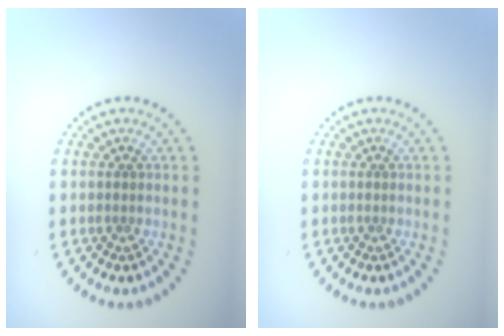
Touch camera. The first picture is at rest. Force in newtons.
{"total": 0.0}